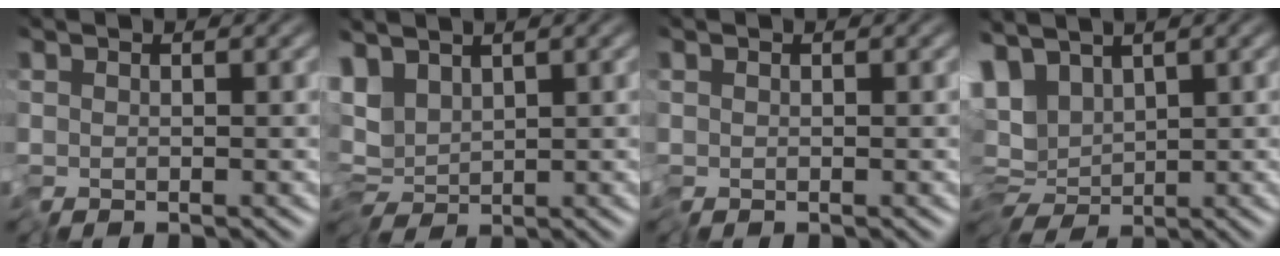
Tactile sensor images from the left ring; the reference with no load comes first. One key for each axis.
{"total": 3.8, "fx": 0.6, "fy": 1.8, "fz": 3.3, "tx": -0.057, "ty": 0.001, "tz": 0.011}
{"total": 0.0}
{"total": 7.5, "fx": 1.7, "fy": 4.2, "fz": 6.0, "tx": -0.107, "ty": 0.010, "tz": 0.044}